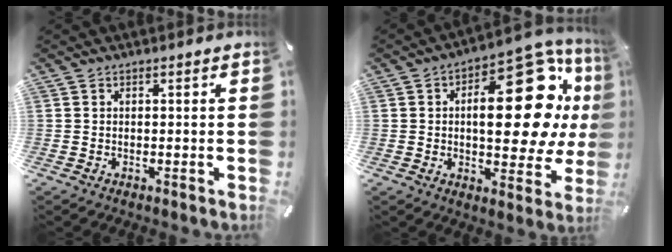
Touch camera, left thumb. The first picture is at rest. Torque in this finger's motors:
{"motor_torque": [2.56, 2.45, 2.32, -0.44, 0.42]}